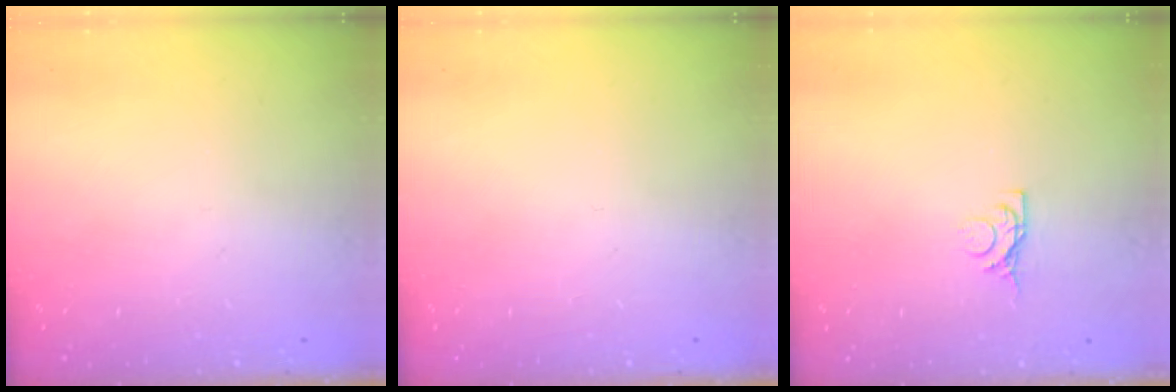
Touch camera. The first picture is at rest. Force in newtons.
{"total": 0.0}
{"total": 4.6, "press": 4.6, "slide": 0.8}